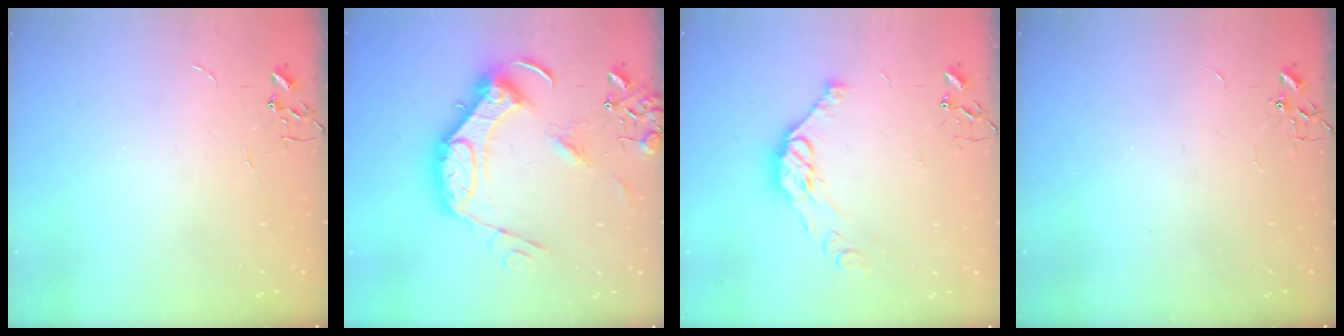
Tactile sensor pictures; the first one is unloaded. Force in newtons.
{"total": 19.5, "press": 19.4, "slide": 2.4}
{"total": 11.1, "press": 11.1, "slide": 0.8}
{"total": 2.1, "press": 2.1, "slide": 0.4}